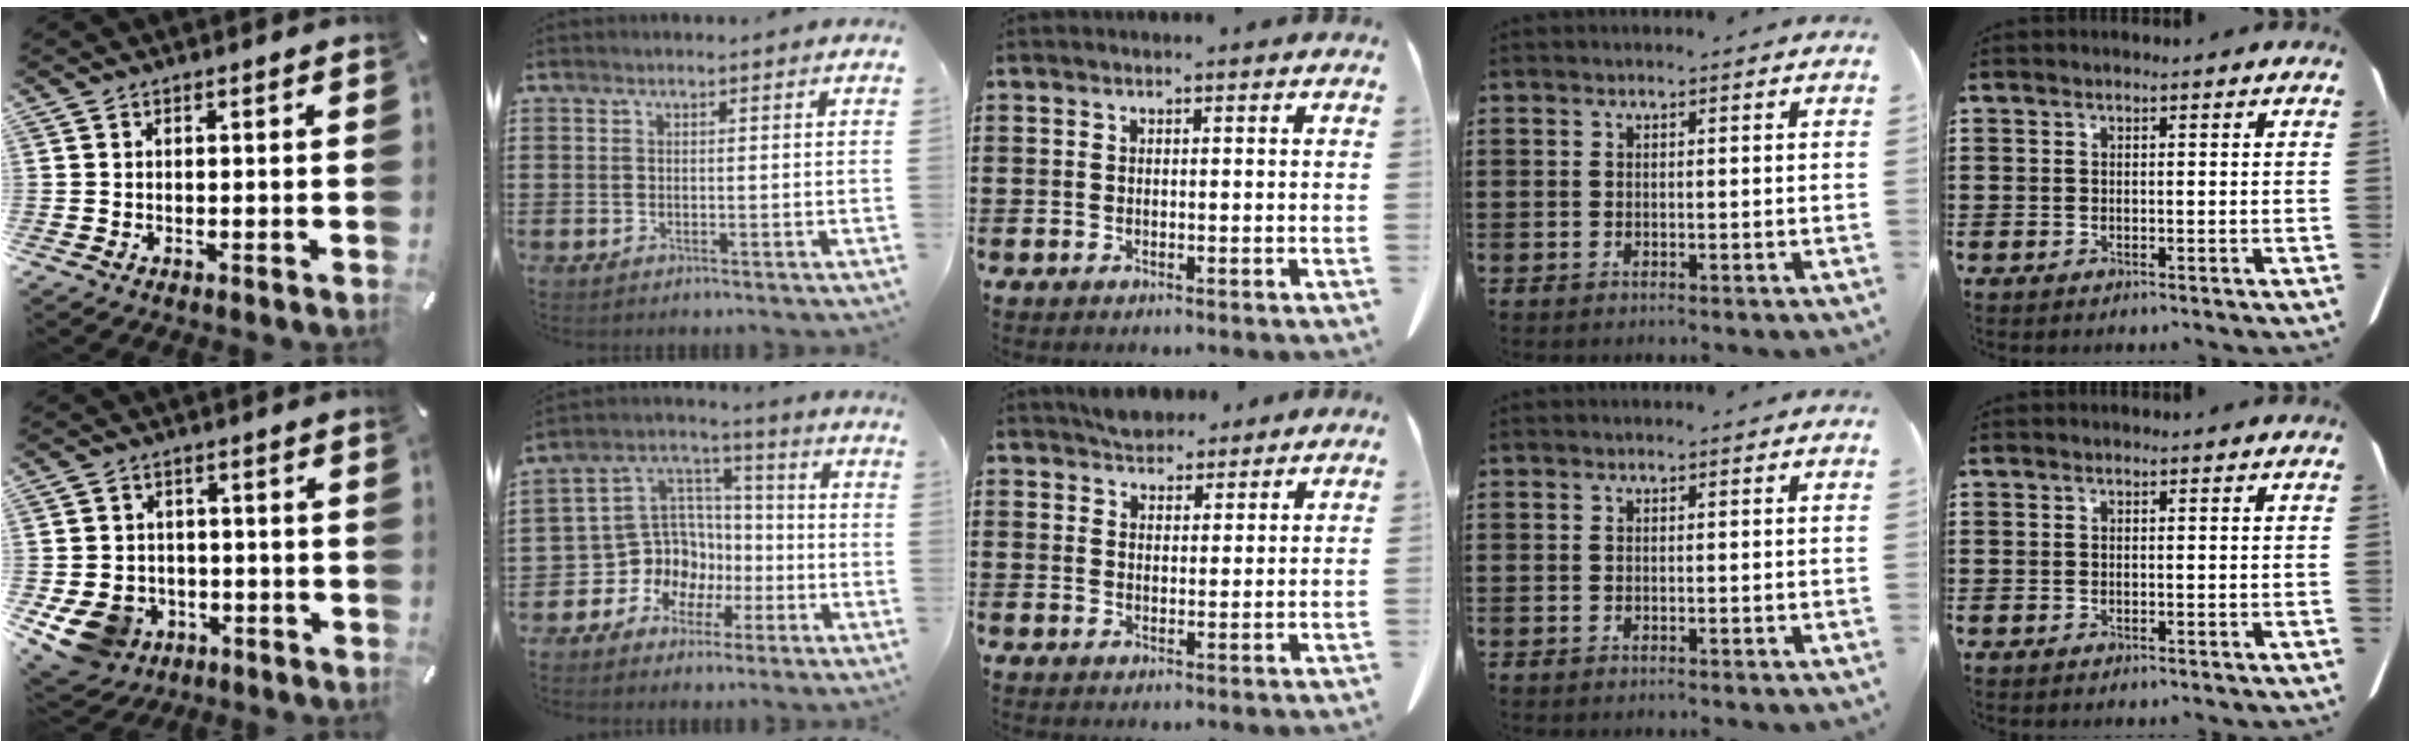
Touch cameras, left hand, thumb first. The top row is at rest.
{"thumb": {"total": 9.1, "force": [-3.6, 7.7, 3.3], "torque": [-0.083, 0.023, -0.064]}, "index": {"total": 9.6, "force": [-3.4, 8.9, 1.8], "torque": [-0.079, 0.002, -0.057]}, "middle": {"total": 3.9, "force": [3.6, 1.5, 0.5], "torque": [-0.021, -0.001, 0.071]}}